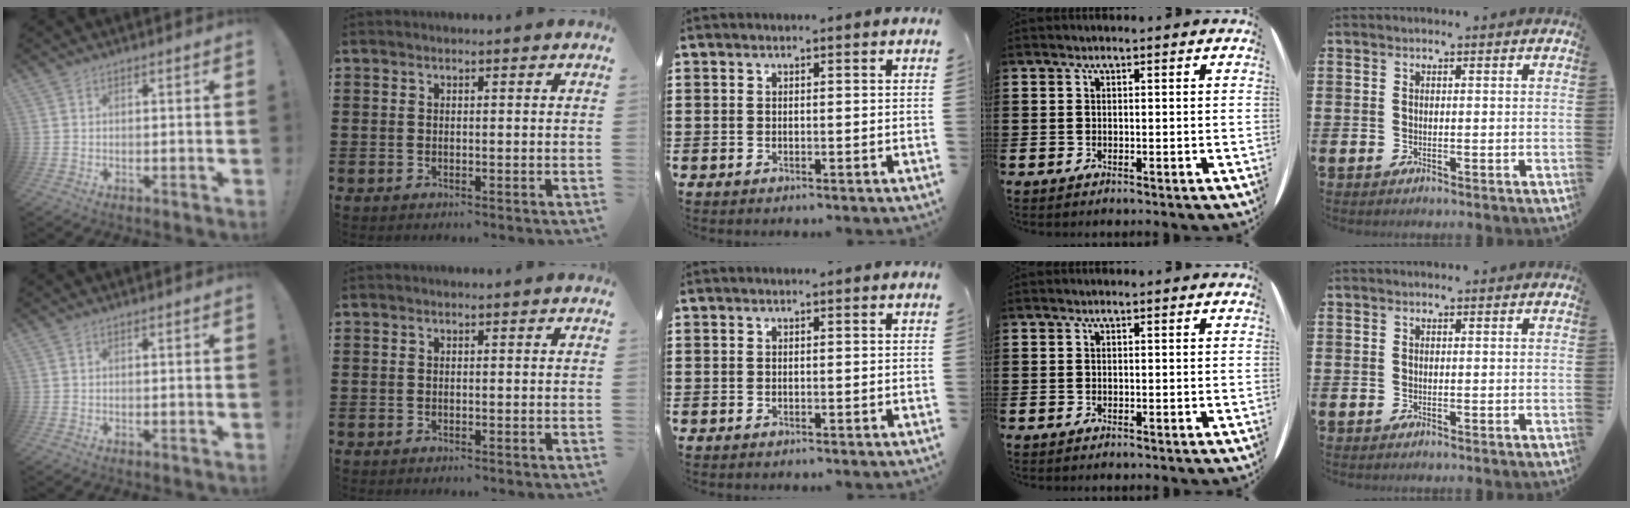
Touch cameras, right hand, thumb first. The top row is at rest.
{}